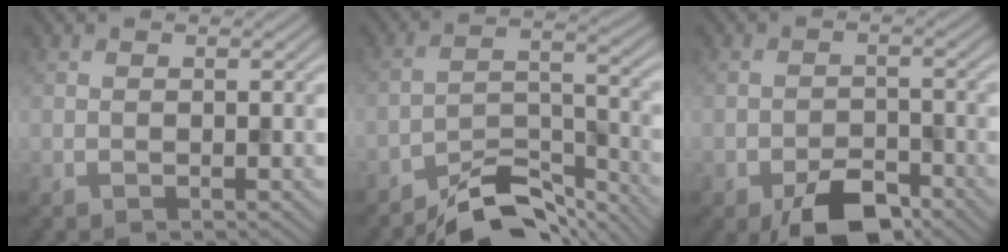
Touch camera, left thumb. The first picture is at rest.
{"total": 8.2, "force": [-7.3, 2.1, 3.0], "torque": [-0.047, 0.006, -0.138]}
{"total": 5.6, "force": [-4.0, 2.5, 3.0], "torque": [-0.043, 0.002, -0.070]}